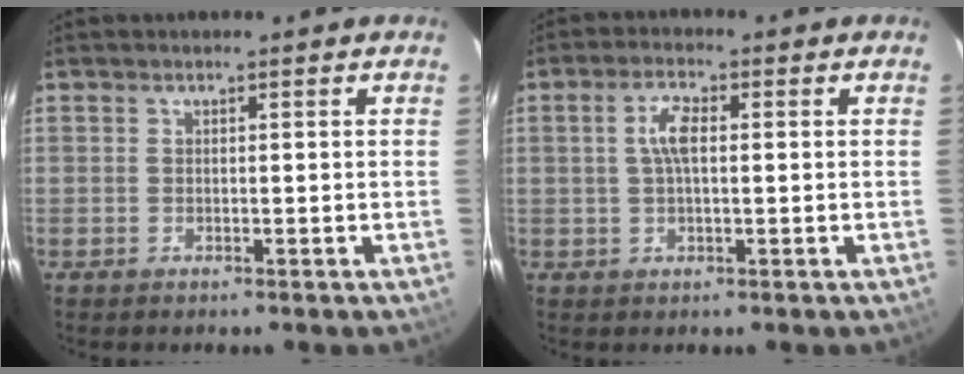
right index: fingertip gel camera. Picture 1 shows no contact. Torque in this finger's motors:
{"motor_torque": [0.56, -0.02, 0.38, 0.10]}